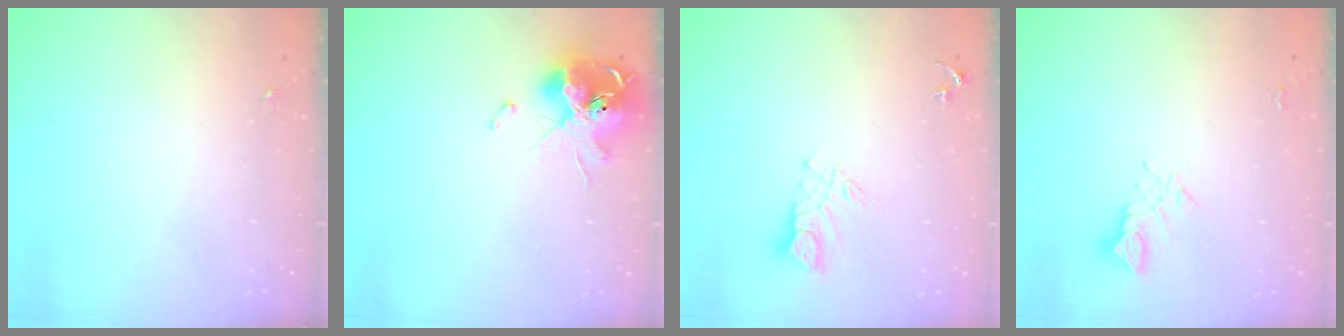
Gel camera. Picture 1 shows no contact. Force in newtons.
{"total": 13.9, "press": 13.8, "slide": 1.9}
{"total": 7.7, "press": 7.7, "slide": 0.7}
{"total": 3.8, "press": 3.8, "slide": 0.2}